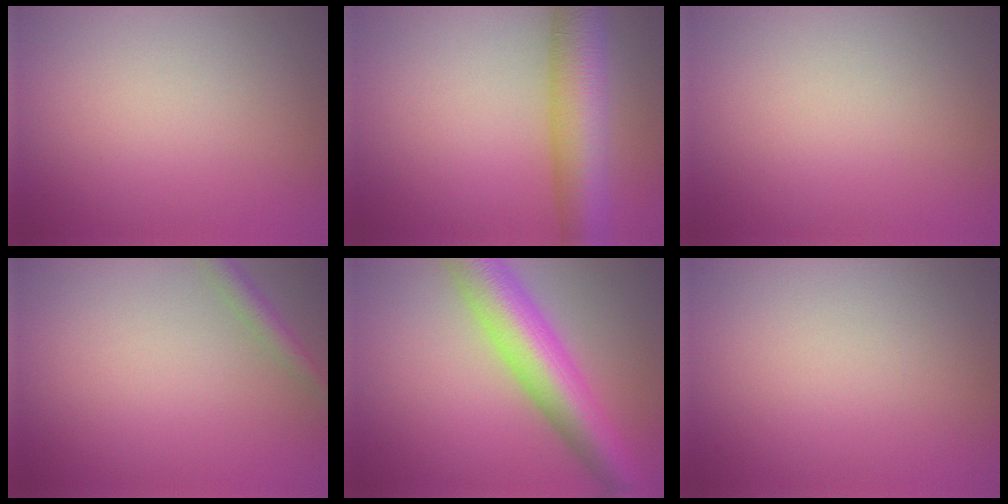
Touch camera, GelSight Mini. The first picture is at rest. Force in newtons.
{"total": 8.7, "press": 8.7, "slide": 0.4}
{"total": 0.0}
{"total": 1.9, "press": 1.9, "slide": 0.0}
{"total": 9.3, "press": 9.3, "slide": 0.1}
{"total": 0.0}